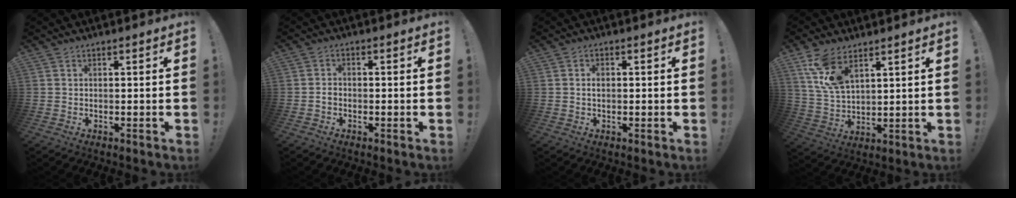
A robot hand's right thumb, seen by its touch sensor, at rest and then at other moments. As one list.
[{"total": 1.8, "force": [-1.1, 1.1, 0.9], "torque": [-0.021, 0.010, -0.019]}, {"total": 1.8, "force": [-0.1, 1.2, 1.3], "torque": [-0.026, 0.006, -0.003]}, {"total": 11.0, "force": [6.7, 5.5, 6.7], "torque": [-0.127, -0.021, 0.132]}]